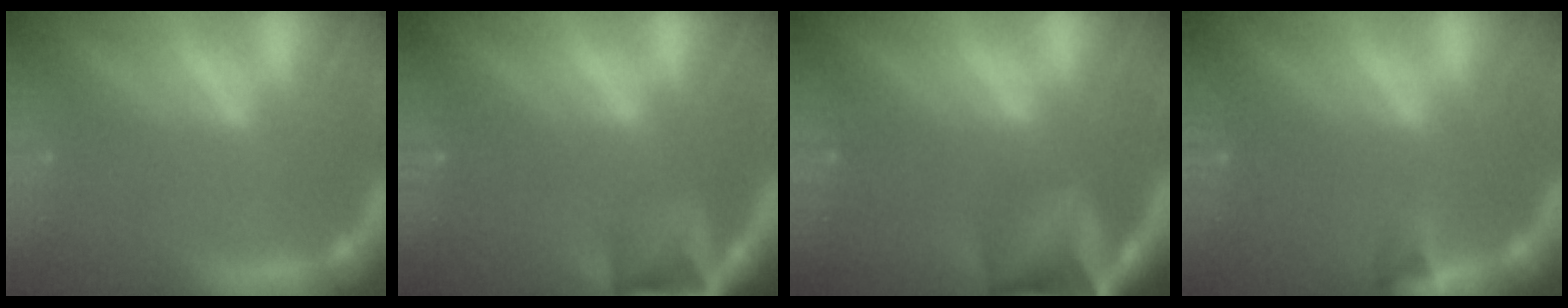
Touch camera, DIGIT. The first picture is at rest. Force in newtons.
{"total": 4.9}
{"total": 7.4}
{"total": 1.4}